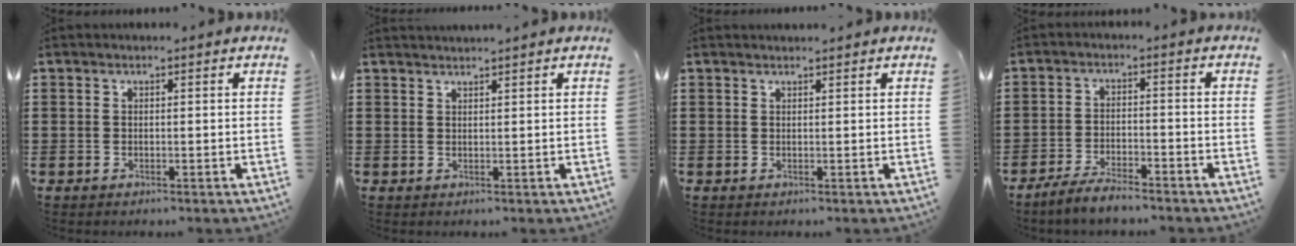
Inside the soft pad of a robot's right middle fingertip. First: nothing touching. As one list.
[{"total": 1.2, "force": [1.2, -0.1, 0.2], "torque": [-0.006, -0.003, 0.024]}, {"total": 0.7, "force": [0.7, 0.0, 0.1], "torque": [-0.004, -0.001, 0.015]}, {"total": 4.2, "force": [-3.8, 0.7, 1.6], "torque": [-0.042, -0.001, -0.079]}]